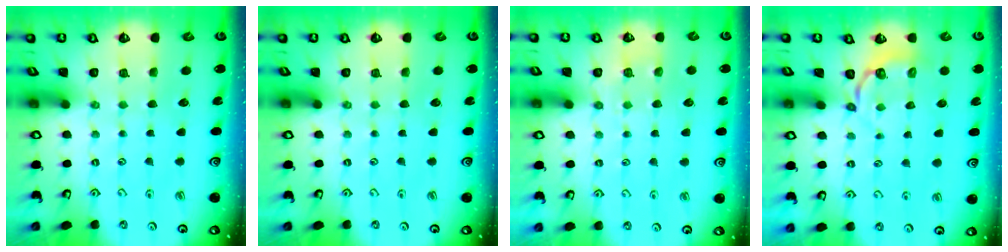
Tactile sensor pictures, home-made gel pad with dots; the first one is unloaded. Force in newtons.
{"total": 0.0}
{"total": 5.1, "press": 5.1, "slide": 0.9}
{"total": 3.6, "press": 2.6, "slide": 2.4}